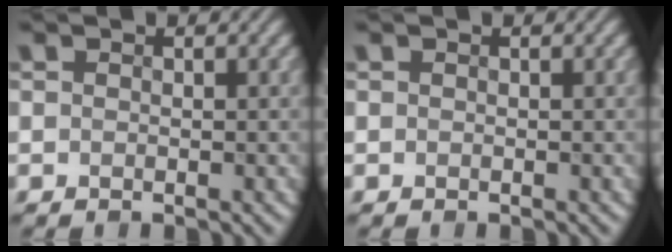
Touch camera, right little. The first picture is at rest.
{"total": 0.0}